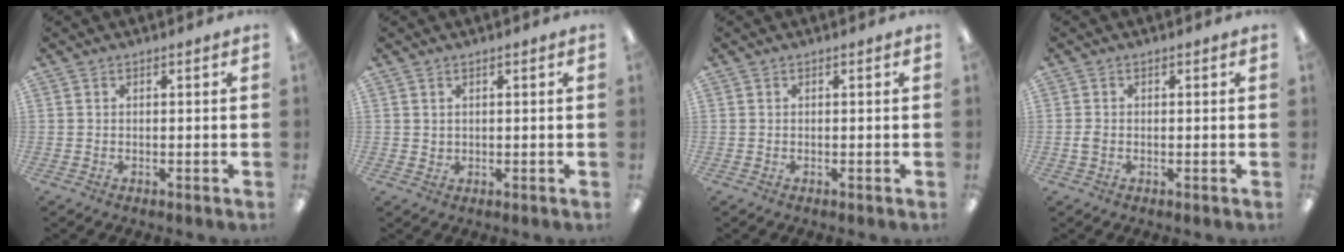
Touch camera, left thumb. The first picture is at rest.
{"total": 1.2, "force": [0.8, 0.9, 0.1], "torque": [-0.002, 0.002, 0.015]}
{"total": 0.0}
{"total": 1.5, "force": [-0.3, 1.1, 0.9], "torque": [-0.017, 0.003, -0.006]}